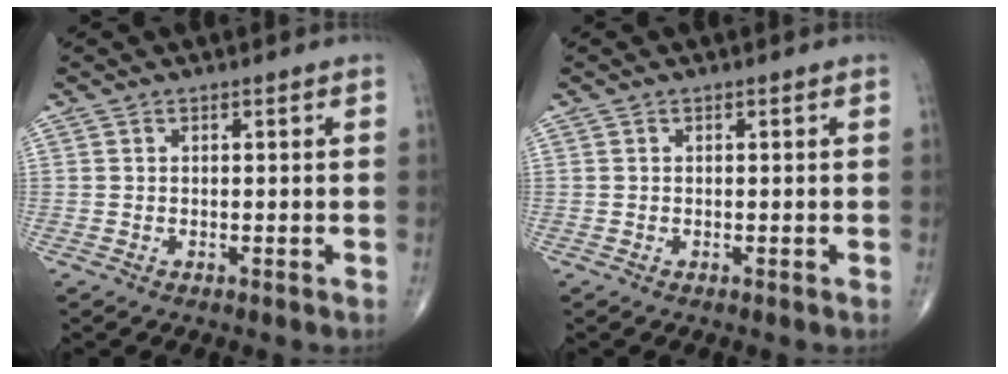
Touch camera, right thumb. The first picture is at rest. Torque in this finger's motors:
{"motor_torque": [0.07, 0.06, -0.02, -0.01, 0.02]}